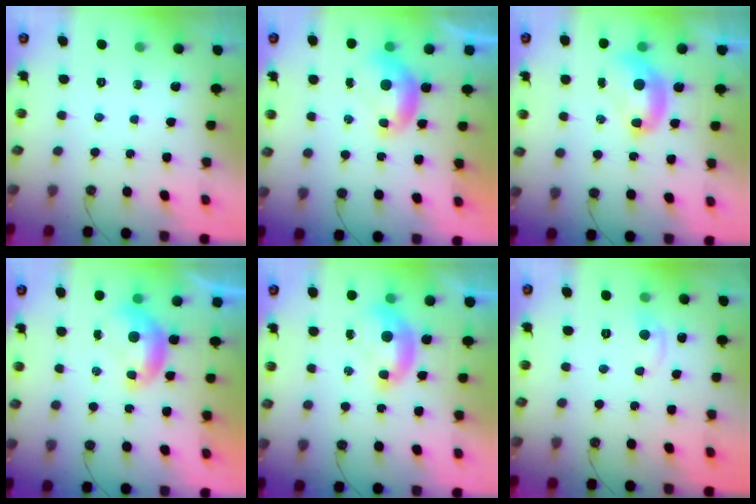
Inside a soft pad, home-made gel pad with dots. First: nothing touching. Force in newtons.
{"total": 0.0}
{"total": 2.5, "press": 2.5, "slide": 0.1}
{"total": 0.0}
{"total": 1.6, "press": 1.5, "slide": 0.6}
{"total": 1.0, "press": 0.7, "slide": 0.7}